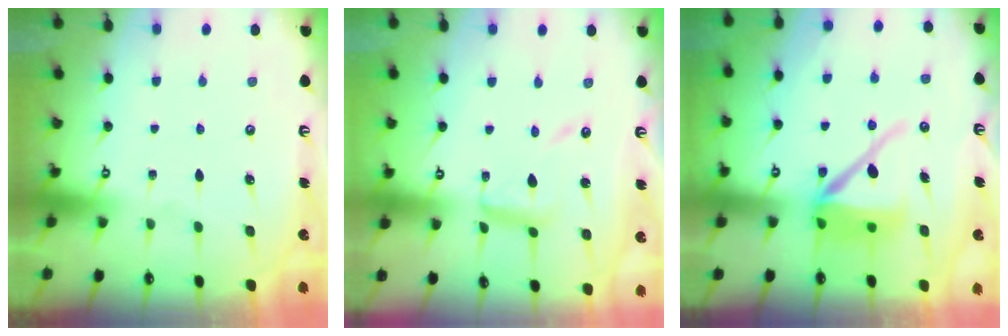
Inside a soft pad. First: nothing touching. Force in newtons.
{"total": 9.4, "press": 9.4, "slide": 0.7}
{"total": 11.5, "press": 11.4, "slide": 1.5}